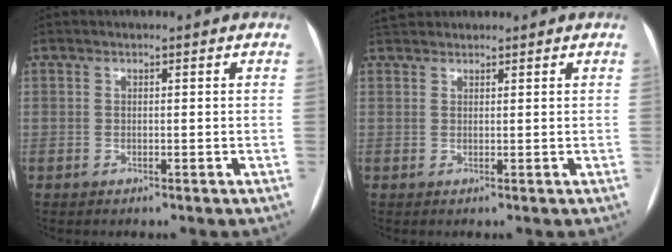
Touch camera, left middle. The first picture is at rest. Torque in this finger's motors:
{"motor_torque": [0.75, -0.91, 0.04, 0.02]}